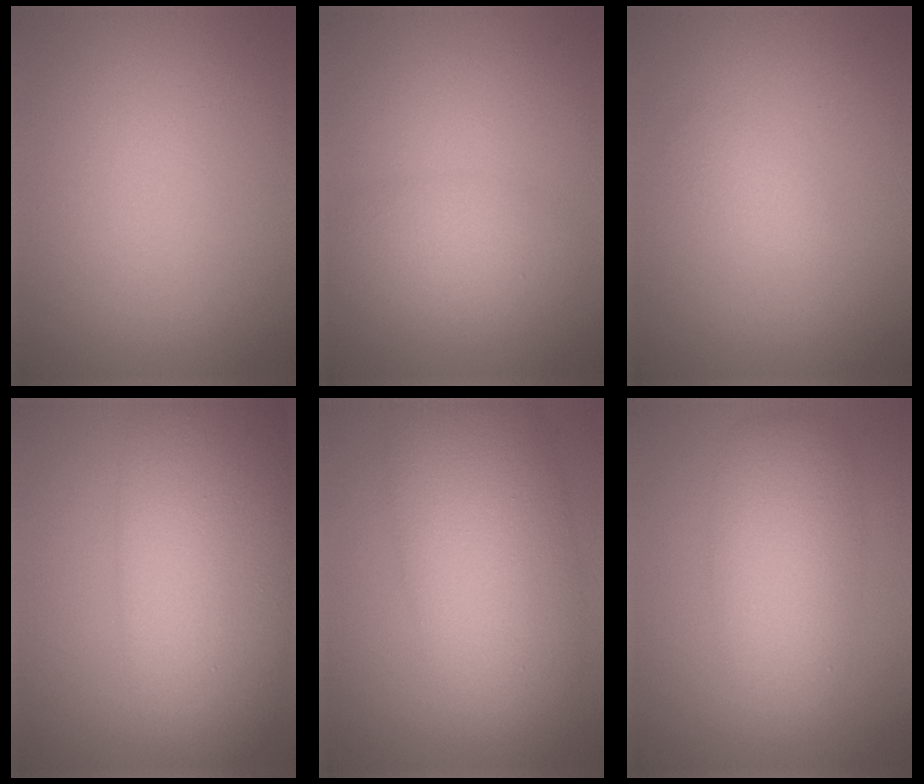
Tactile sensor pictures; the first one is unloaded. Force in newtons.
{"total": 2.8, "press": 2.8, "slide": 0.2}
{"total": 1.0, "press": 1.0, "slide": 0.1}
{"total": 11.5, "press": 11.5, "slide": 0.2}
{"total": 10.0, "press": 10.0, "slide": 0.2}
{"total": 5.5, "press": 5.5, "slide": 0.1}